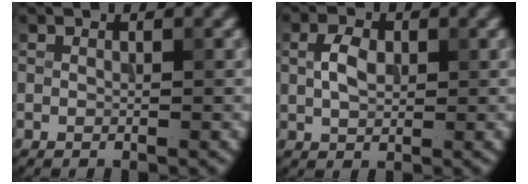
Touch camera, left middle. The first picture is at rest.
{"total": 2.8, "force": [0.5, 1.8, 2.0], "torque": [-0.045, 0.004, 0.008]}